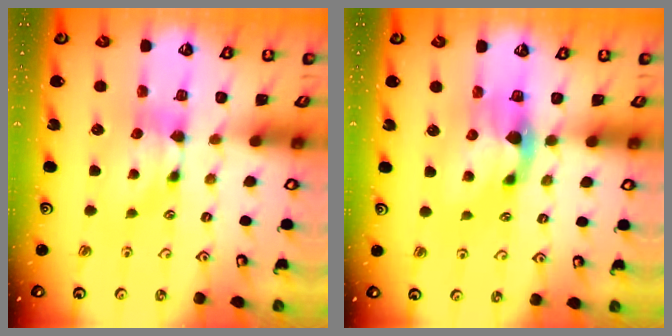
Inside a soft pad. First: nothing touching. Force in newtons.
{"total": 2.7, "press": 2.4, "slide": 1.3}